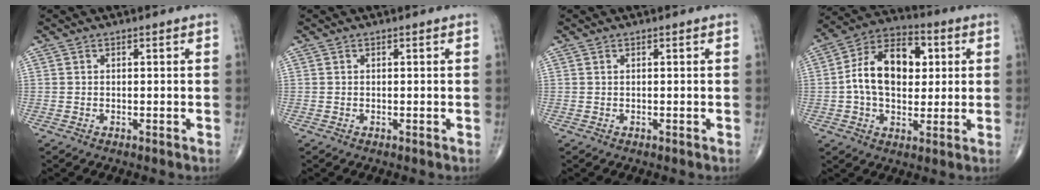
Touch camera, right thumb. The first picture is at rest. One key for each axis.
{"total": 0.0}
{"total": 0.0}
{"total": 16.5, "fx": 2.6, "fy": 10.5, "fz": 12.5, "tx": -0.186, "ty": 0.017, "tz": 0.034}